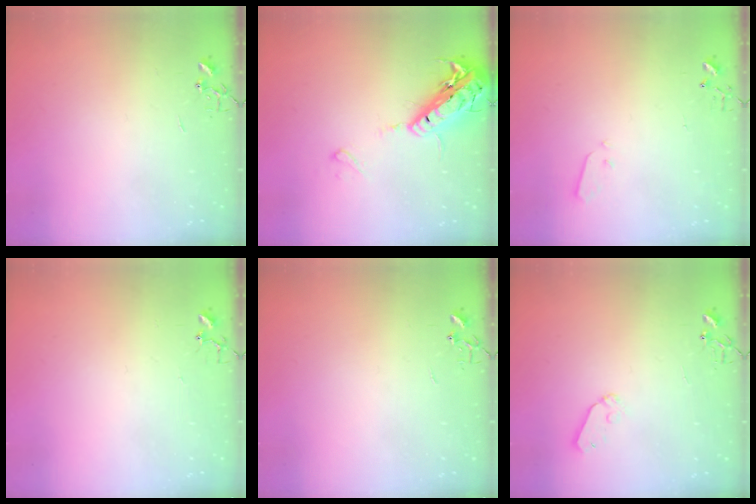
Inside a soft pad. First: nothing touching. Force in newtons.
{"total": 17.5, "press": 17.2, "slide": 3.6}
{"total": 3.2, "press": 3.2, "slide": 0.1}
{"total": 4.1, "press": 4.1, "slide": 0.2}
{"total": 0.0}
{"total": 6.5, "press": 6.5, "slide": 0.6}